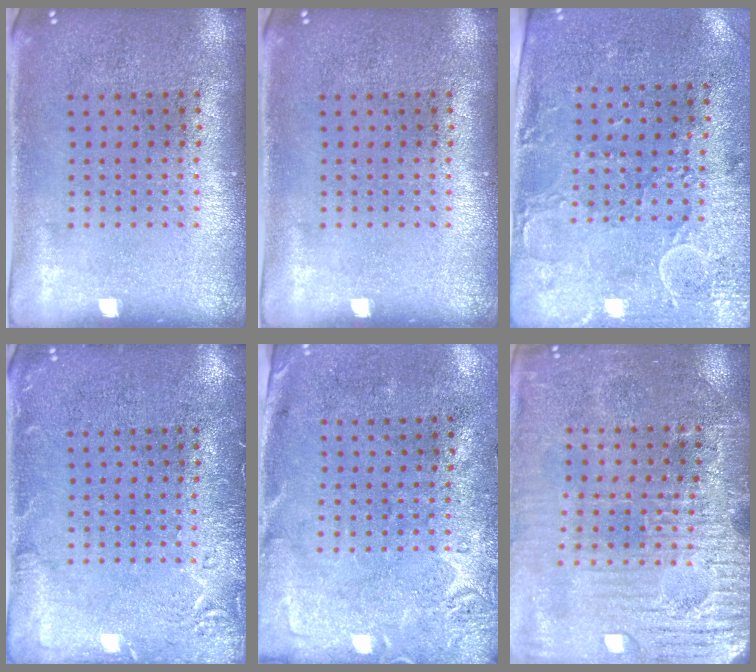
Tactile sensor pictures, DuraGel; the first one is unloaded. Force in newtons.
{"total": 0.0}
{"total": 3.0, "press": 2.4, "slide": 1.7}
{"total": 2.4, "press": 2.4, "slide": 0.4}
{"total": 2.8, "press": 2.2, "slide": 1.8}
{"total": 3.7, "press": 3.7, "slide": 0.1}